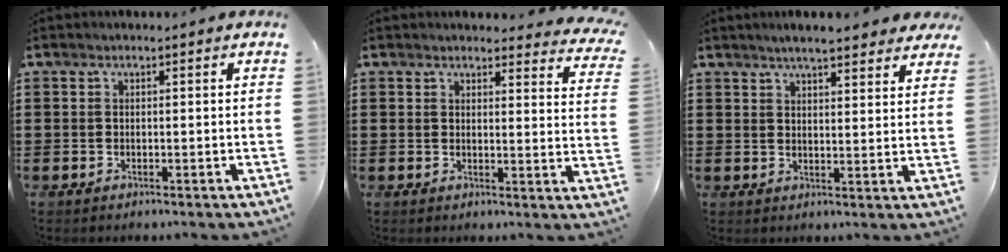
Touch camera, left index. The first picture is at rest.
{"total": 3.3, "force": [3.2, 0.4, 0.8], "torque": [-0.013, -0.016, 0.056]}
{"total": 4.8, "force": [4.3, 0.3, 1.9], "torque": [-0.050, -0.007, 0.078]}